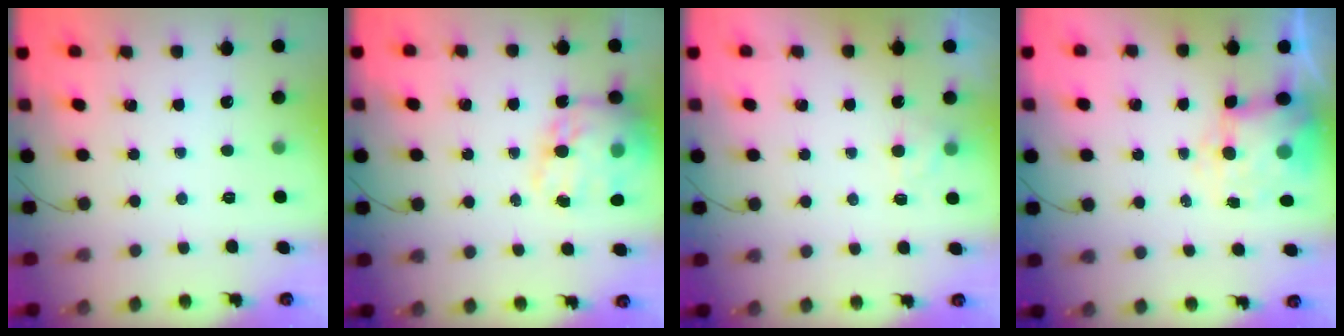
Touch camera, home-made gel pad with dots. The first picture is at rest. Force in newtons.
{"total": 19.3, "press": 18.8, "slide": 4.4}
{"total": 2.5, "press": 2.0, "slide": 1.5}
{"total": 8.2, "press": 8.0, "slide": 1.8}